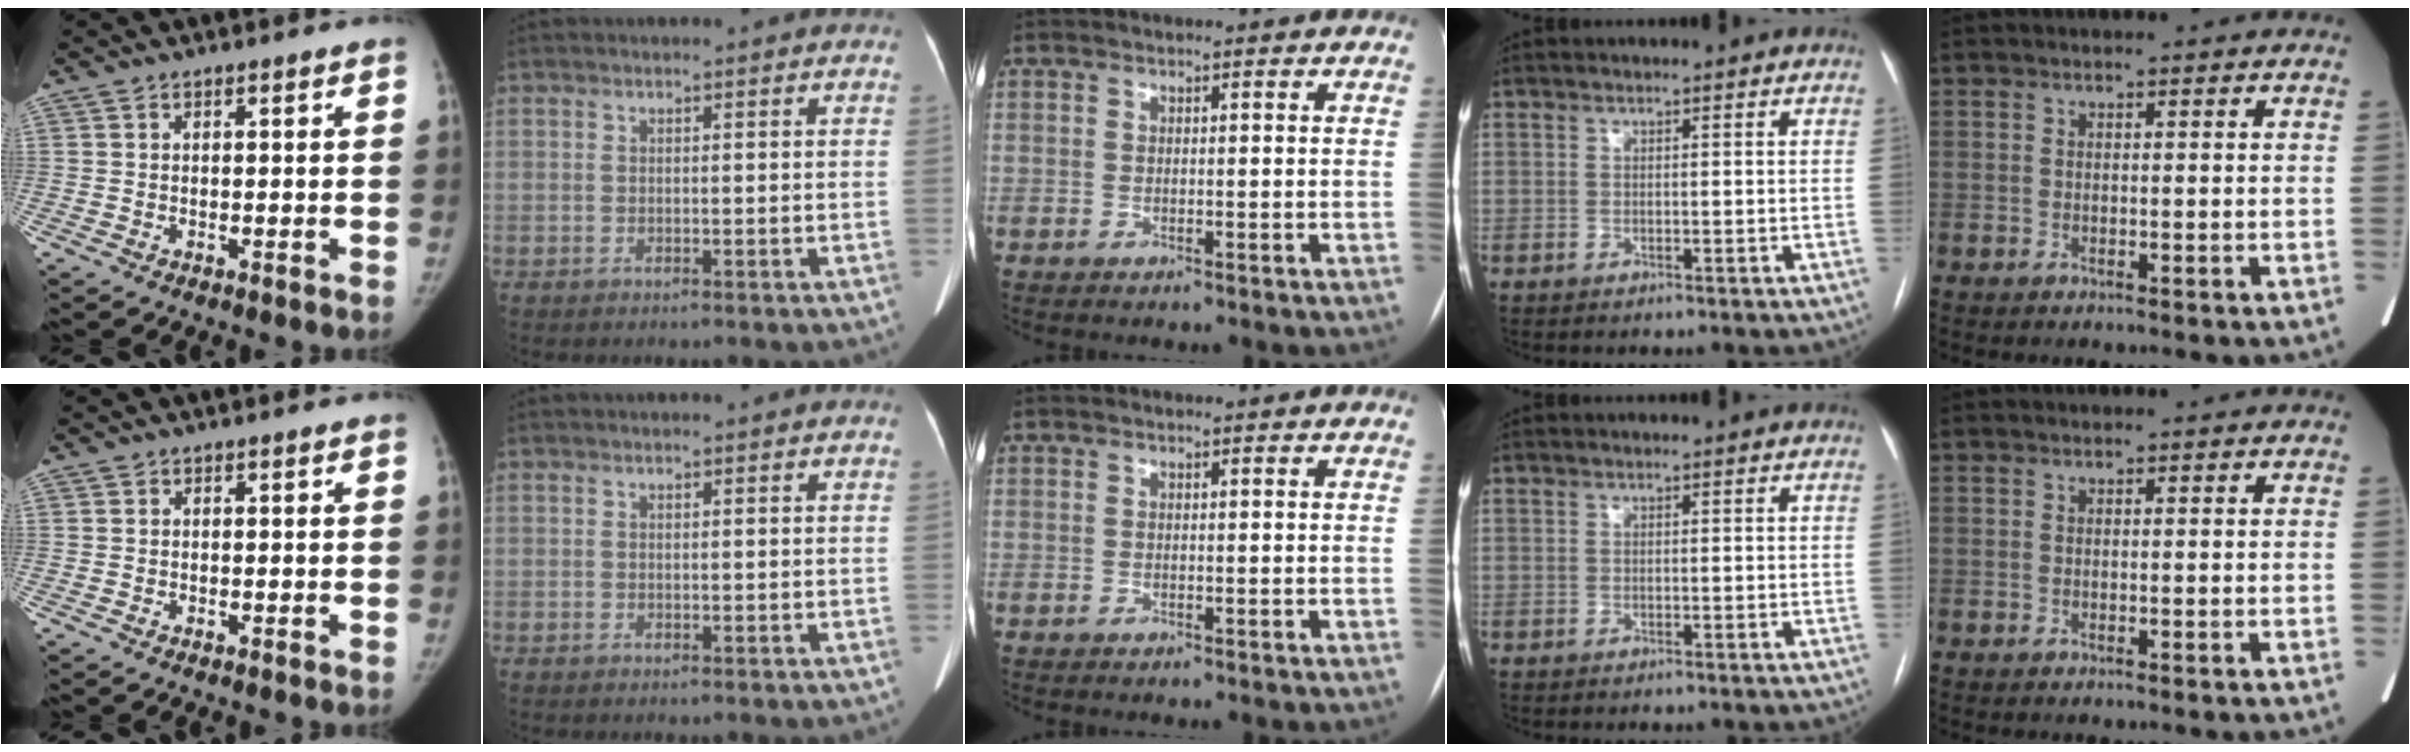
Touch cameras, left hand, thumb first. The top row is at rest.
{}